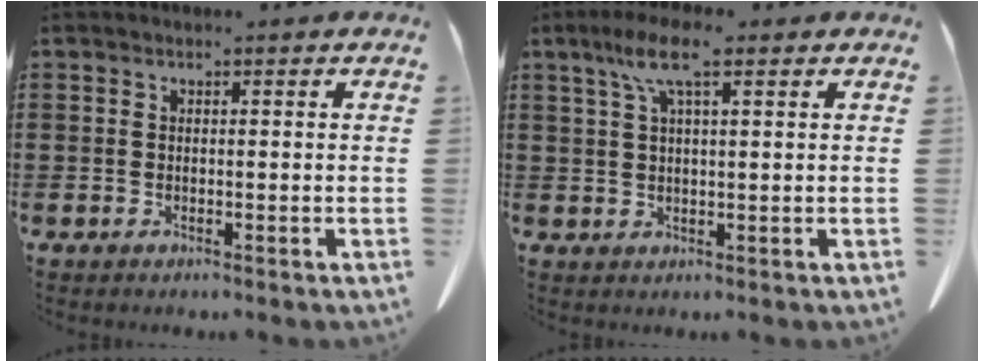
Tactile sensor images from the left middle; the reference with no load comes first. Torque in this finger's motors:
{"motor_torque": [0.96, -0.29, 0.21, 0.10]}